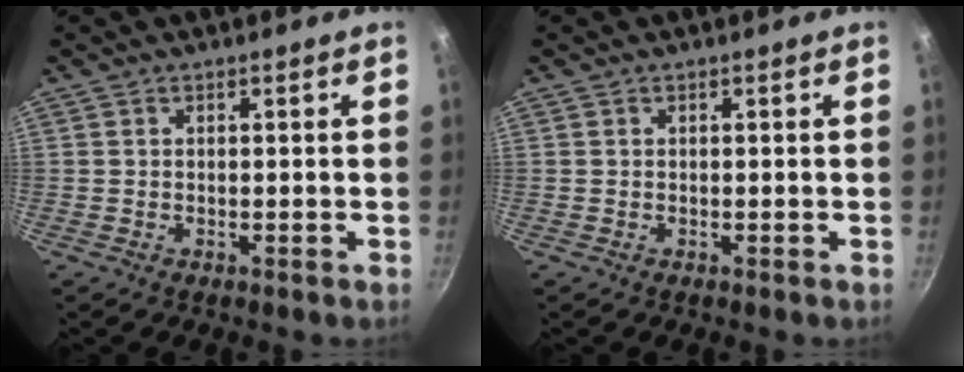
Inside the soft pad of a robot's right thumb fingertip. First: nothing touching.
{"total": 0.0}